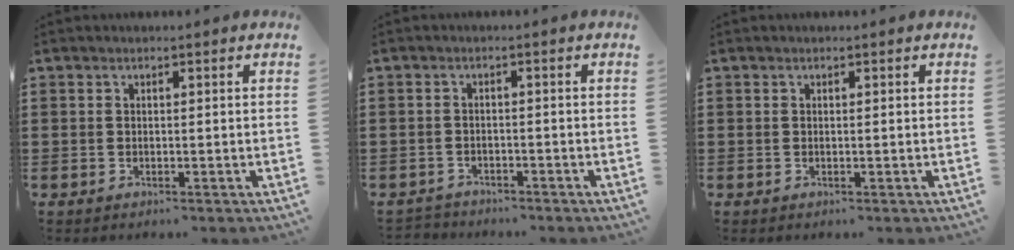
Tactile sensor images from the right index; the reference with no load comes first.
{"total": 1.7, "force": [-1.7, 0.4, -0.2], "torque": [-0.002, 0.003, -0.039]}
{"total": 0.0}